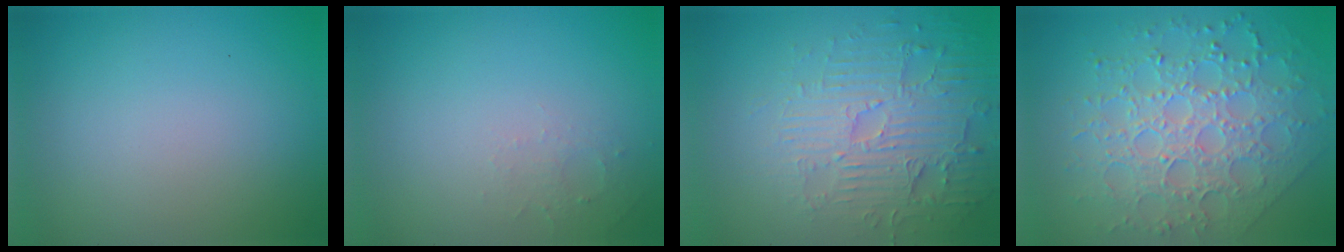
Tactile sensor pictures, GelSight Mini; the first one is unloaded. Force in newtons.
{"total": 1.2, "press": 1.2, "slide": 0.3}
{"total": 4.6, "press": 4.2, "slide": 1.9}
{"total": 8.0, "press": 5.8, "slide": 5.5}